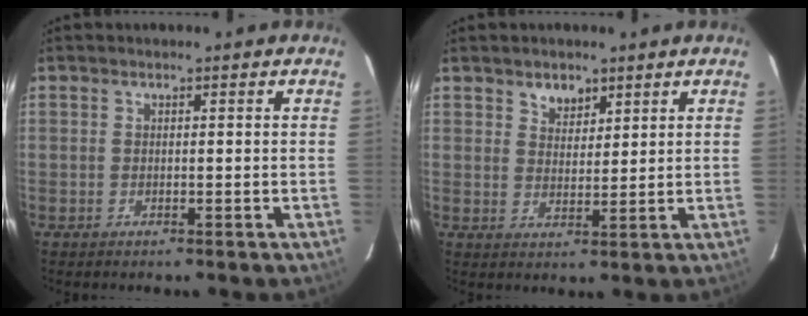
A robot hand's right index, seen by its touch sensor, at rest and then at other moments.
{"total": 3.7, "force": [2.6, 2.3, 1.4], "torque": [-0.016, 0.001, 0.044]}